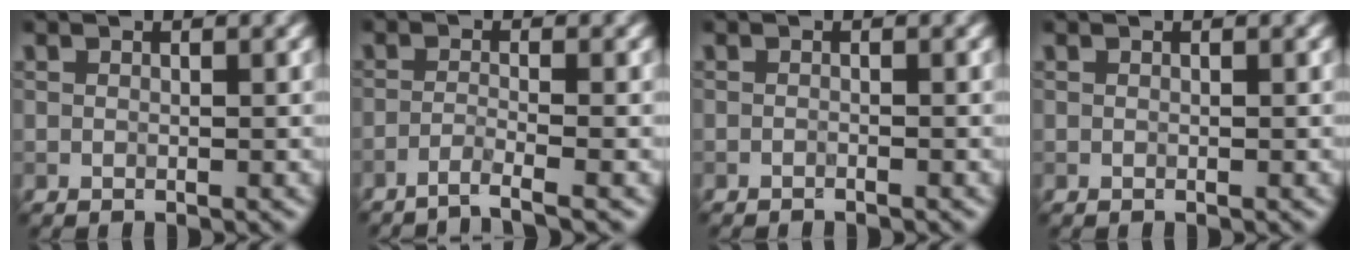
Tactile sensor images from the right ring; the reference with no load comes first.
{"total": 2.1, "force": [-1.6, 0.1, 1.5], "torque": [-0.019, 0.003, -0.046]}
{"total": 0.5, "force": [-0.5, 0.0, 0.2], "torque": [-0.004, -0.002, -0.012]}
{"total": 0.0}